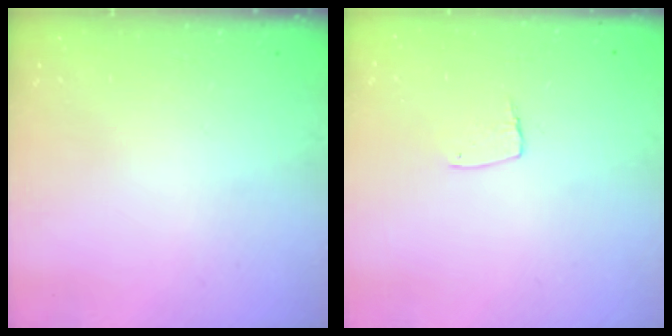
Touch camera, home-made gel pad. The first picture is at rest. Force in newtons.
{"total": 5.1, "press": 5.1, "slide": 0.4}